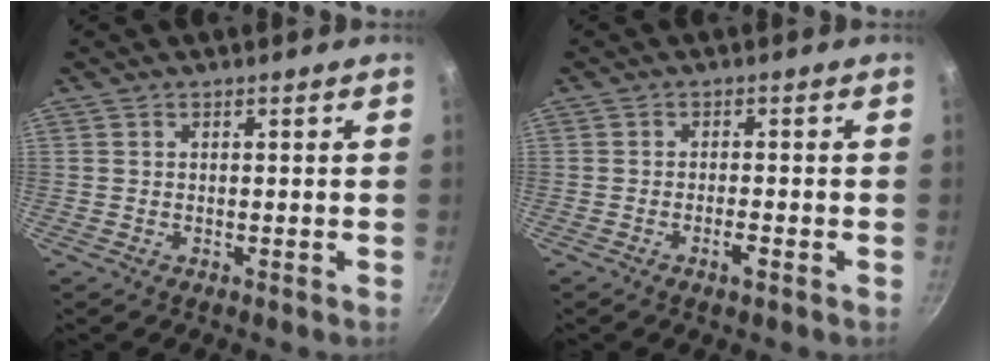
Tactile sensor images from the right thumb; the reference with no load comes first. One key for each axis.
{"total": 2.2, "fx": -1.2, "fy": 0.5, "fz": 1.8, "tx": -0.034, "ty": 0.010, "tz": -0.021}